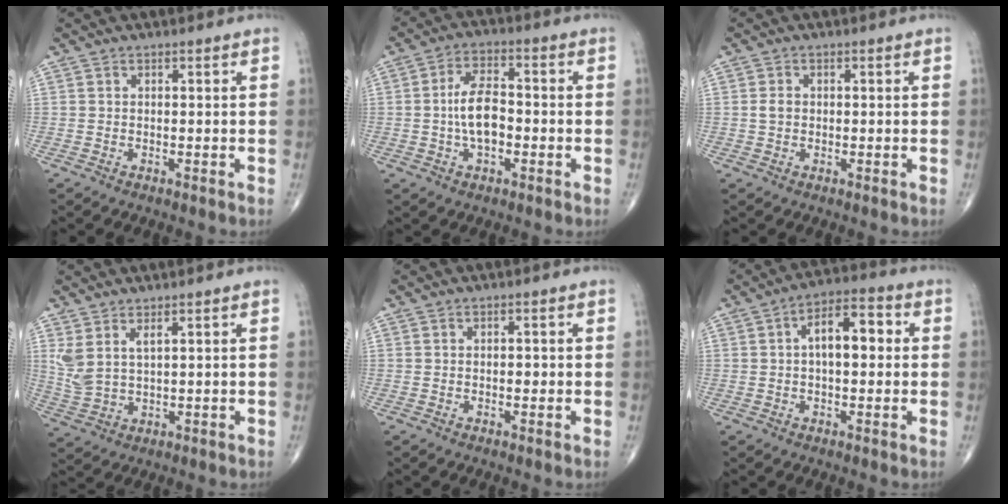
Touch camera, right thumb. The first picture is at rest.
{"total": 8.0, "force": [-1.1, 4.2, 6.8], "torque": [-0.123, 0.018, -0.026]}
{"total": 1.8, "force": [0.0, 1.4, 1.1], "torque": [-0.020, 0.005, 0.001]}
{"total": 5.4, "force": [2.7, 2.0, 4.3], "torque": [-0.104, -0.015, 0.068]}
{"total": 1.1, "force": [-0.1, 0.6, 0.9], "torque": [-0.013, 0.000, -0.001]}
{"total": 9.2, "force": [1.2, 4.6, 7.9], "torque": [-0.112, 0.026, 0.011]}